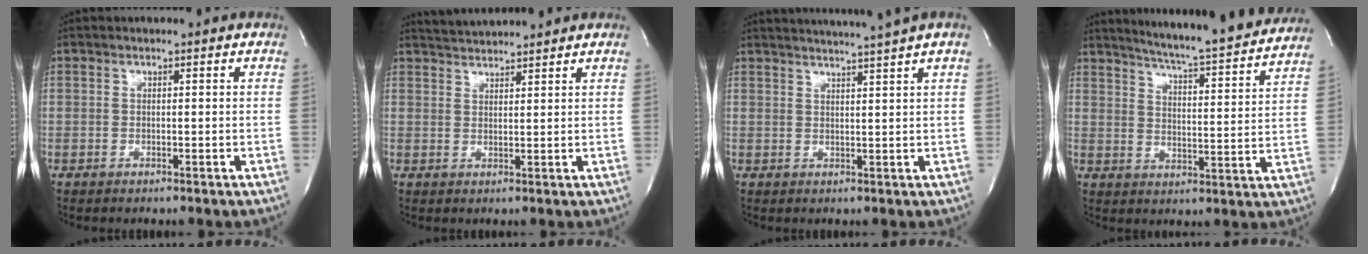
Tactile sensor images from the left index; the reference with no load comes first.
{"total": 4.9, "force": [4.8, -0.2, 0.7], "torque": [-0.021, 0.025, 0.084]}
{"total": 8.5, "force": [7.4, -2.2, 3.5], "torque": [-0.050, -0.006, 0.095]}
{"total": 19.1, "force": [17.7, 0.1, 7.2], "torque": [-0.117, -0.040, 0.231]}